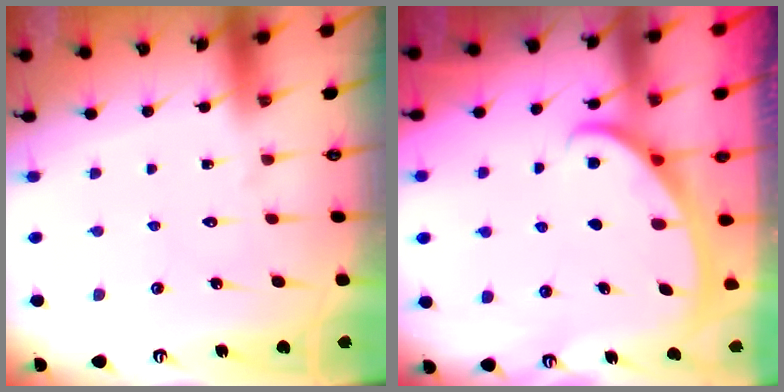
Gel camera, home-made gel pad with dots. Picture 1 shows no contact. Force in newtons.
{"total": 2.9, "press": 2.9, "slide": 0.3}